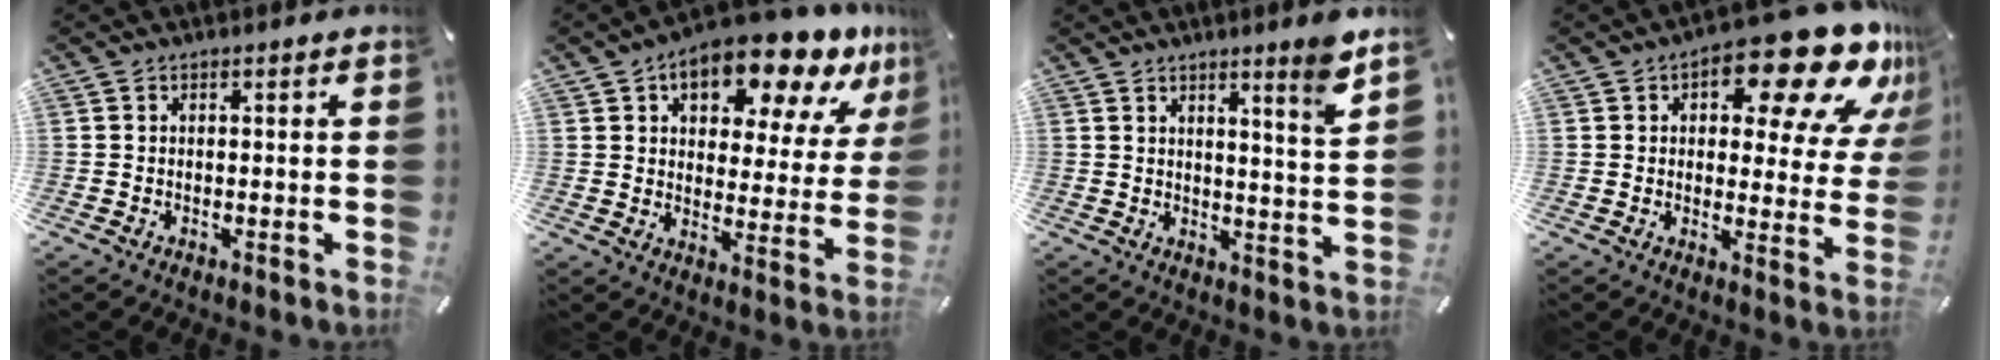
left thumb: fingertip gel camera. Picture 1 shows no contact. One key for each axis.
{"total": 16.2, "fx": 11.2, "fy": 7.2, "fz": 9.2, "tx": -0.130, "ty": -0.071, "tz": 0.185}
{"total": 7.0, "fx": 5.3, "fy": -0.6, "fz": 4.5, "tx": -0.069, "ty": -0.043, "tz": 0.084}
{"total": 19.0, "fx": 12.1, "fy": 7.8, "fz": 12.4, "tx": -0.155, "ty": -0.087, "tz": 0.195}